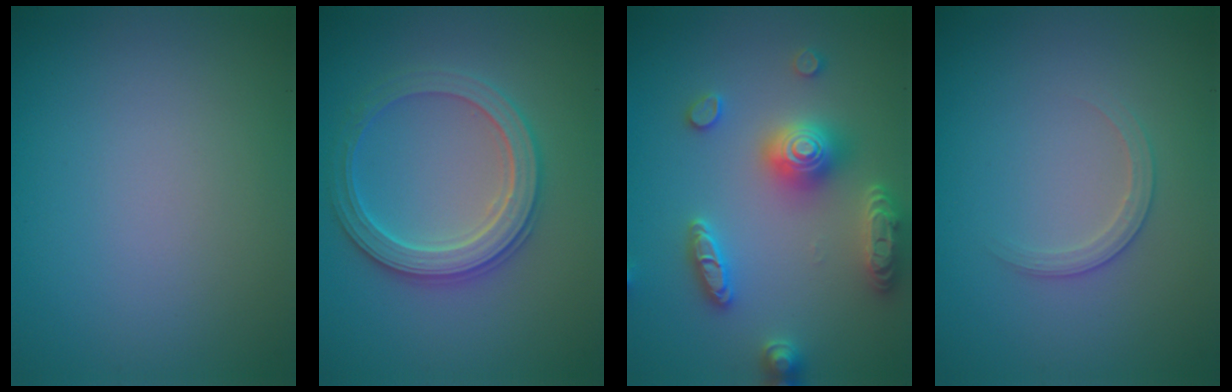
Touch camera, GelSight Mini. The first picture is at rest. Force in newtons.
{"total": 4.8, "press": 4.8, "slide": 0.7}
{"total": 5.3, "press": 5.3, "slide": 0.8}
{"total": 1.6, "press": 1.6, "slide": 0.1}